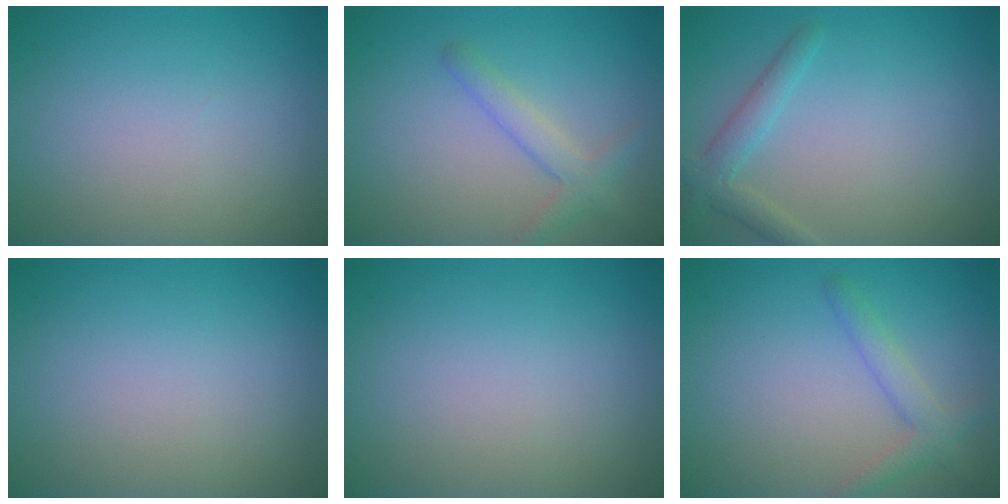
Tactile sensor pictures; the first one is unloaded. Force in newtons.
{"total": 2.4, "press": 2.4, "slide": 0.1}
{"total": 2.3, "press": 2.3, "slide": 0.1}
{"total": 0.0}
{"total": 0.0}
{"total": 2.4, "press": 2.4, "slide": 0.2}